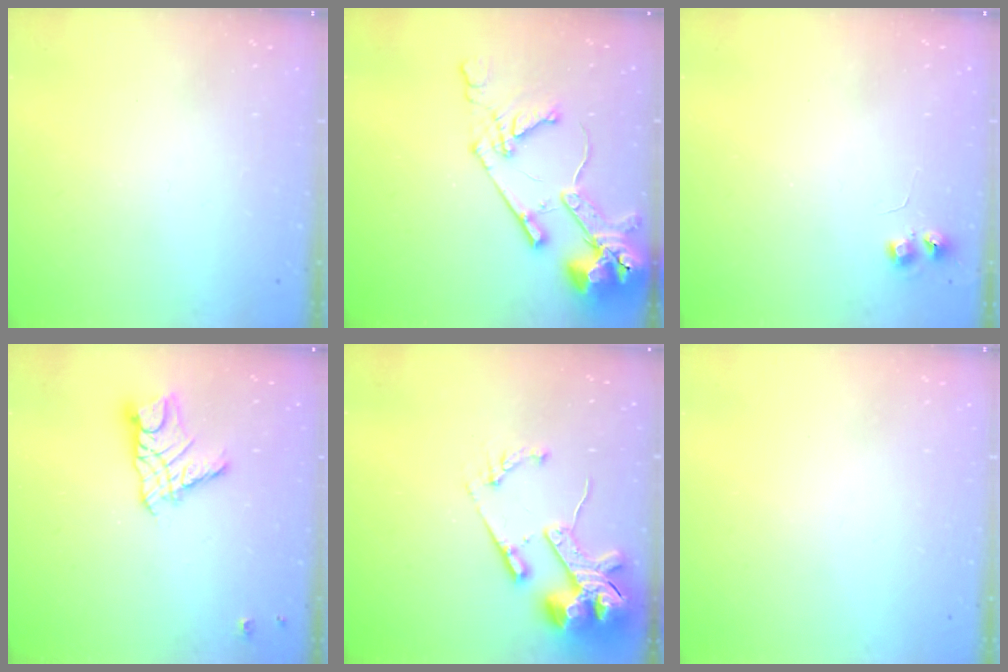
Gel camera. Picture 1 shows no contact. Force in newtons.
{"total": 15.5, "press": 15.3, "slide": 2.0}
{"total": 5.7, "press": 5.6, "slide": 1.0}
{"total": 10.3, "press": 10.3, "slide": 0.6}
{"total": 16.8, "press": 16.7, "slide": 2.2}
{"total": 0.0}